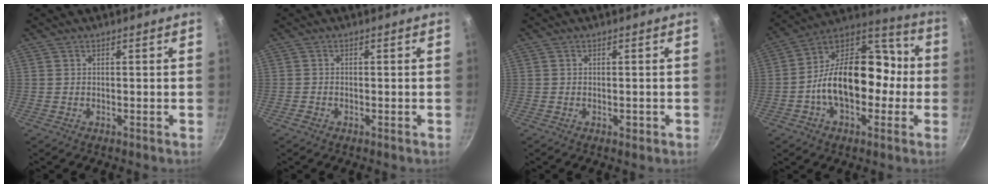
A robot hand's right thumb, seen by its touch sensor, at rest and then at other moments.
{"total": 1.1, "force": [-0.7, 0.7, 0.5], "torque": [-0.011, 0.003, -0.015]}
{"total": 1.2, "force": [-0.4, 0.7, 0.9], "torque": [-0.012, 0.002, -0.007]}
{"total": 20.8, "force": [-2.9, 13.7, 15.4], "torque": [-0.205, 0.067, -0.061]}